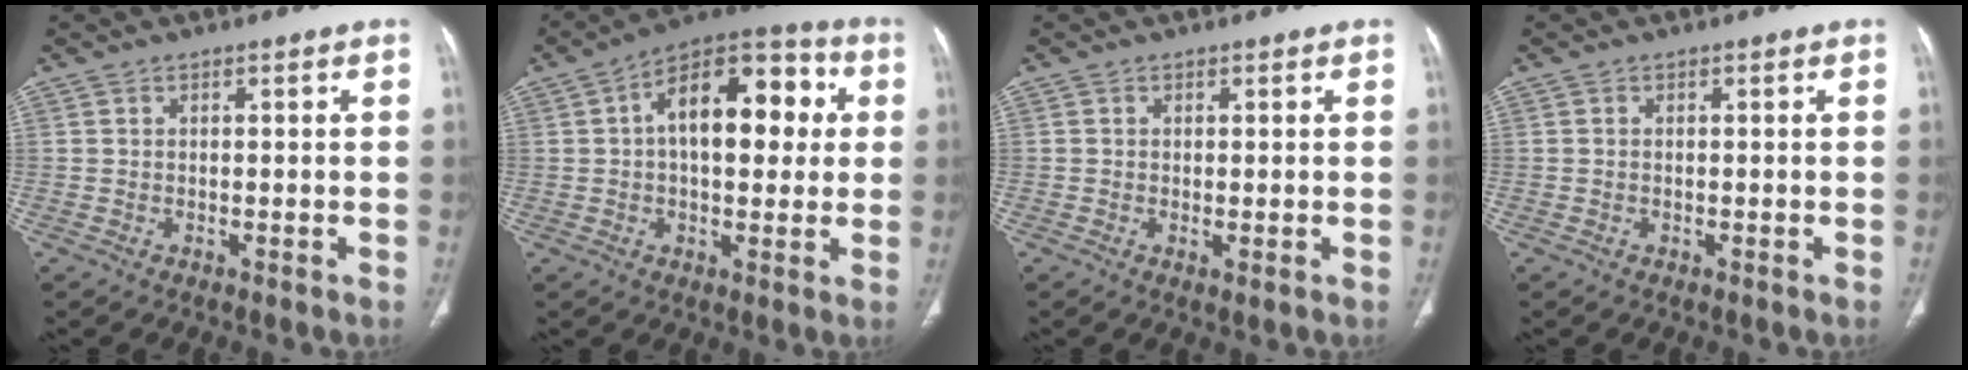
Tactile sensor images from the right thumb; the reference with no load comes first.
{"total": 17.6, "force": [3.0, 9.5, 14.5], "torque": [-0.181, 0.033, 0.038]}
{"total": 1.0, "force": [-0.2, 0.3, 1.0], "torque": [-0.023, -0.007, -0.003]}
{"total": 0.0}